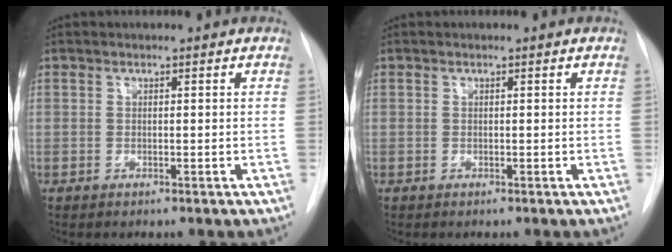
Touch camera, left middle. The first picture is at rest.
{"total": 0.0}